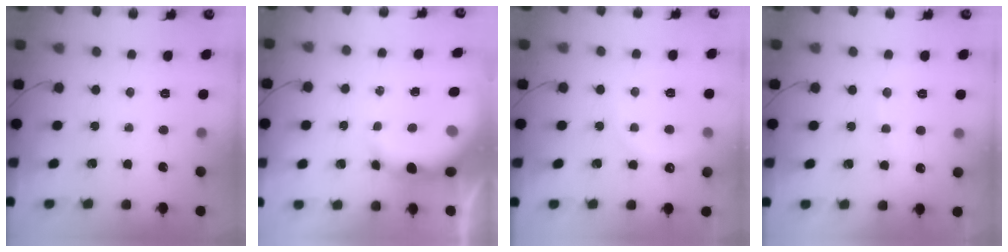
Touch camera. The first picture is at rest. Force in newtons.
{"total": 8.7, "press": 8.7, "slide": 1.0}
{"total": 6.5, "press": 6.3, "slide": 1.4}
{"total": 7.3, "press": 7.2, "slide": 1.4}